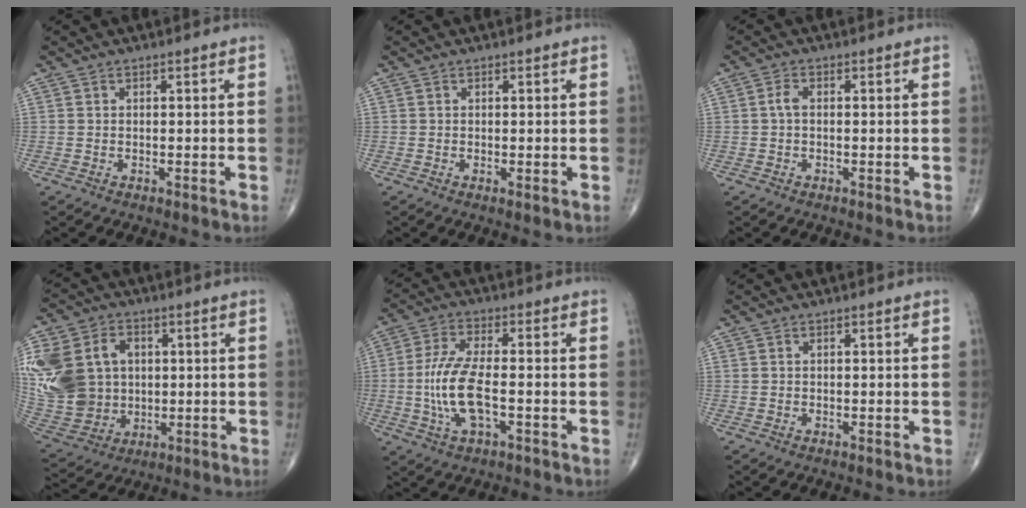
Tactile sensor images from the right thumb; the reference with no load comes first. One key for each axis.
{"total": 0.6, "fx": 0.0, "fy": 0.1, "fz": 0.6, "tx": -0.015, "ty": -0.004, "tz": 0.000}
{"total": 1.8, "fx": -0.1, "fy": 0.9, "fz": 1.5, "tx": -0.029, "ty": 0.003, "tz": -0.005}
{"total": 22.6, "fx": 3.6, "fy": 17.9, "fz": 13.3, "tx": -0.303, "ty": 0.023, "tz": 0.091}
{"total": 10.4, "fx": -1.8, "fy": 3.8, "fz": 9.6, "tx": -0.208, "ty": 0.013, "tz": -0.035}
{"total": 0.0}